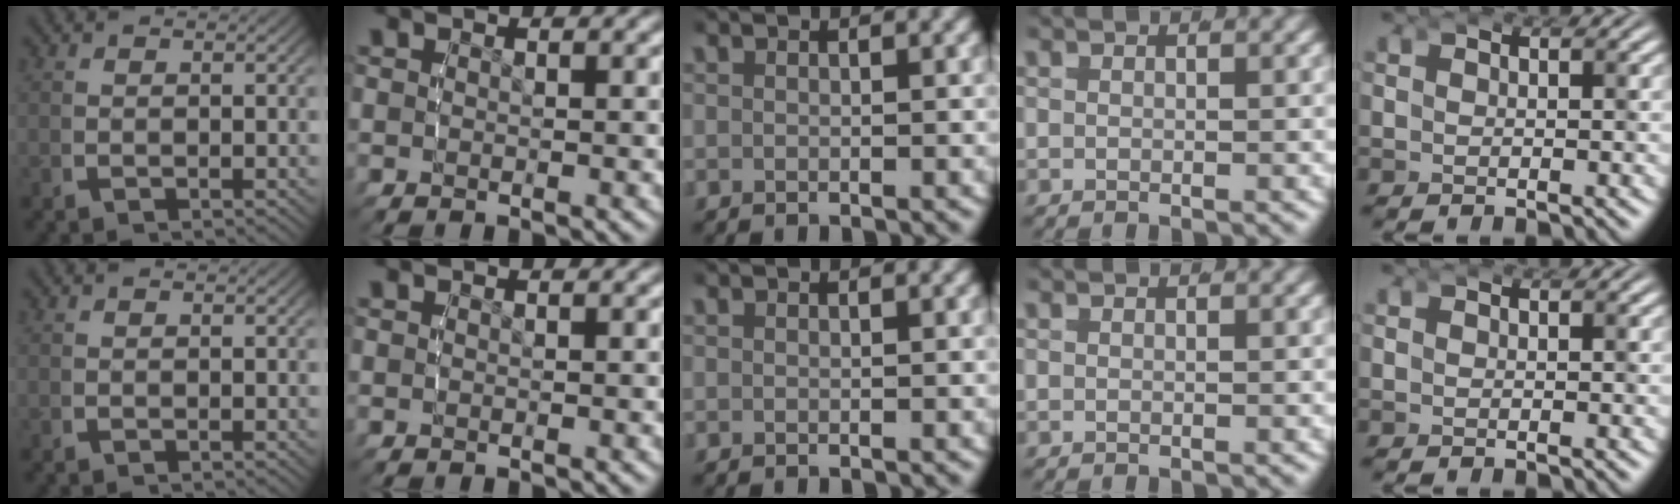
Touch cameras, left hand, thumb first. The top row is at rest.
{}